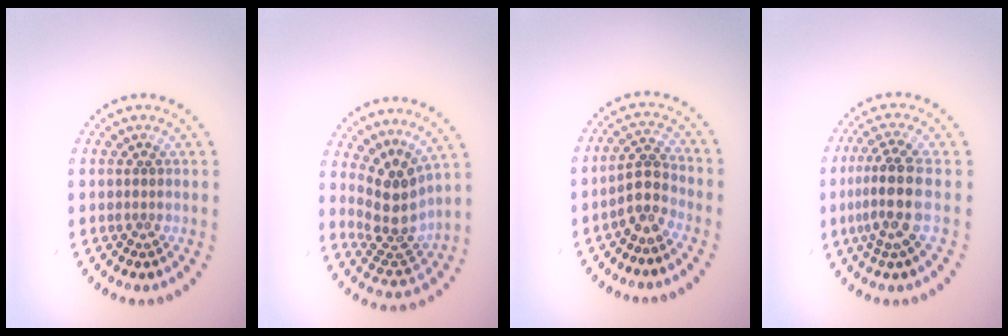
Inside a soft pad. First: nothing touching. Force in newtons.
{"total": 4.0, "press": 3.1, "slide": 2.6}
{"total": 2.5, "press": 2.0, "slide": 1.4}
{"total": 4.0, "press": 3.2, "slide": 2.4}